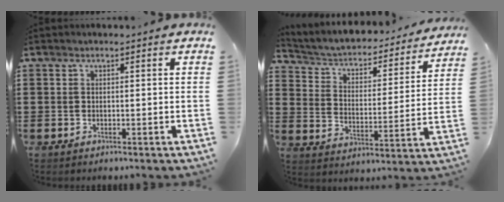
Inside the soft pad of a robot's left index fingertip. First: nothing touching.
{"total": 3.0, "force": [2.5, 1.3, 1.1], "torque": [-0.040, -0.024, 0.031]}